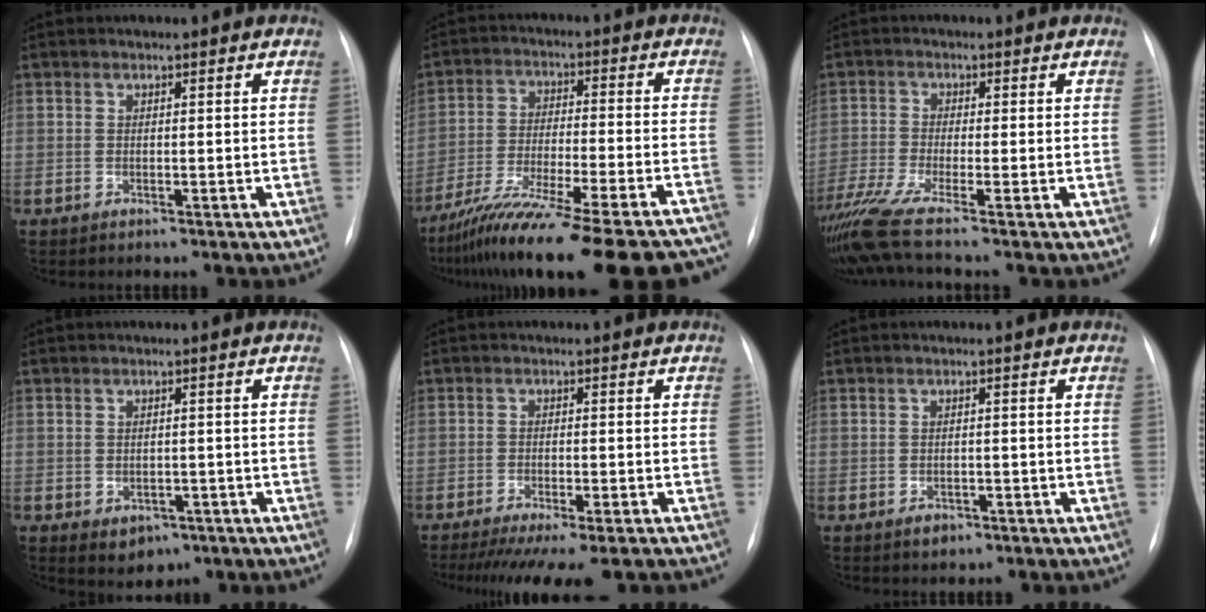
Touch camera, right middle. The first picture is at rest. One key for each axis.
{"total": 27.3, "fx": -23.5, "fy": 2.2, "fz": 13.7, "tx": -0.167, "ty": -0.042, "tz": -0.339}
{"total": 7.9, "fx": -6.1, "fy": -1.3, "fz": 4.8, "tx": -0.101, "ty": -0.024, "tz": -0.117}
{"total": 3.7, "fx": -1.6, "fy": 2.9, "fz": 1.7, "tx": -0.021, "ty": 0.003, "tz": -0.006}
{"total": 11.9, "fx": -9.7, "fy": 1.4, "fz": 6.6, "tx": -0.095, "ty": -0.024, "tz": -0.137}
{"total": 1.6, "fx": -0.8, "fy": 1.1, "fz": 0.8, "tx": -0.013, "ty": 0.000, "tz": -0.004}